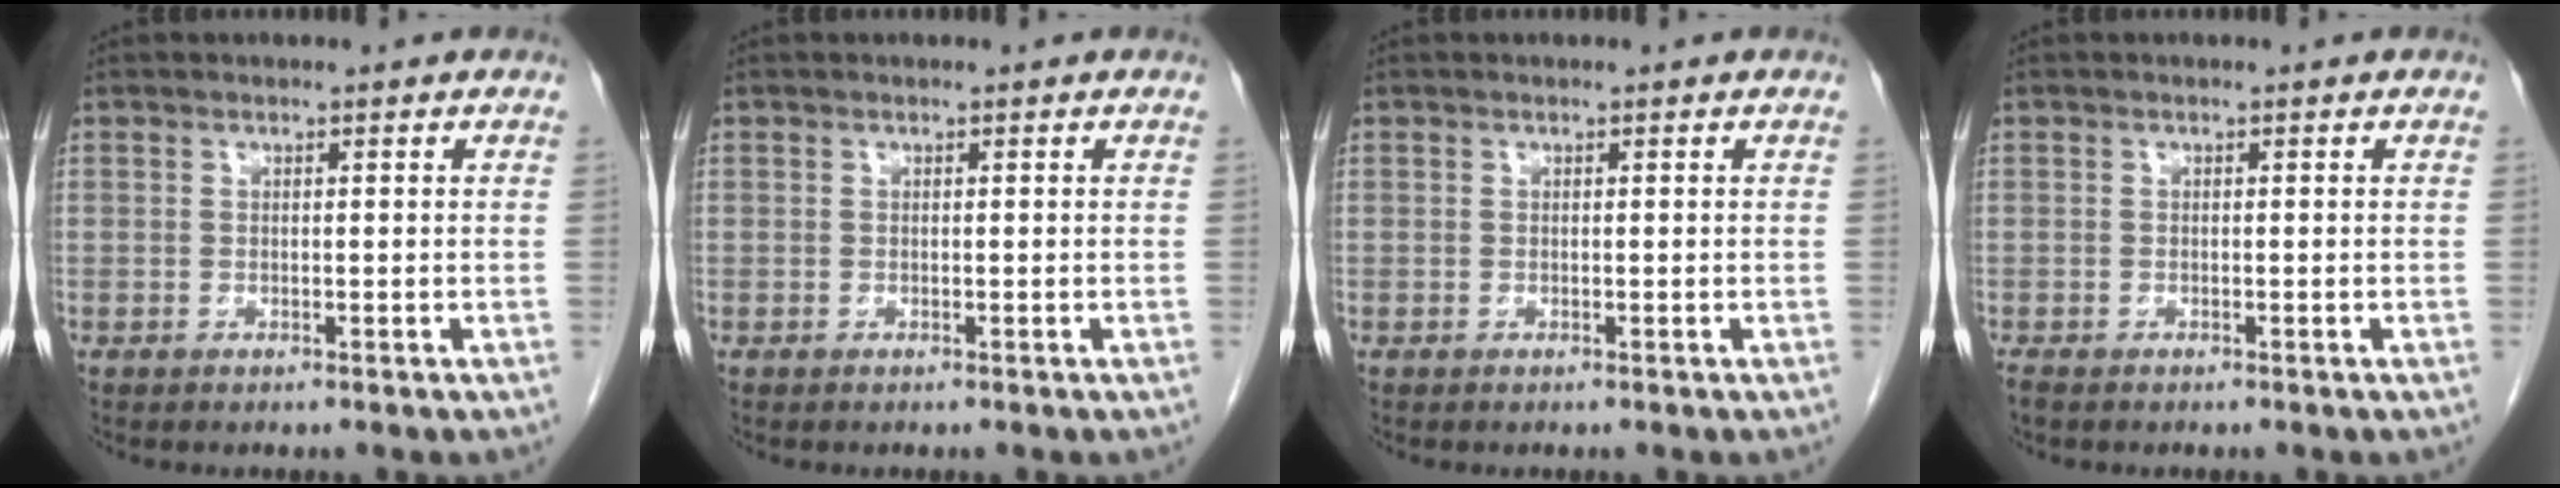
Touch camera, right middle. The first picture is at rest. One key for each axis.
{"total": 0.0}
{"total": 0.0}
{"total": 1.1, "fx": -0.9, "fy": 0.4, "fz": 0.5, "tx": -0.015, "ty": -0.004, "tz": -0.014}